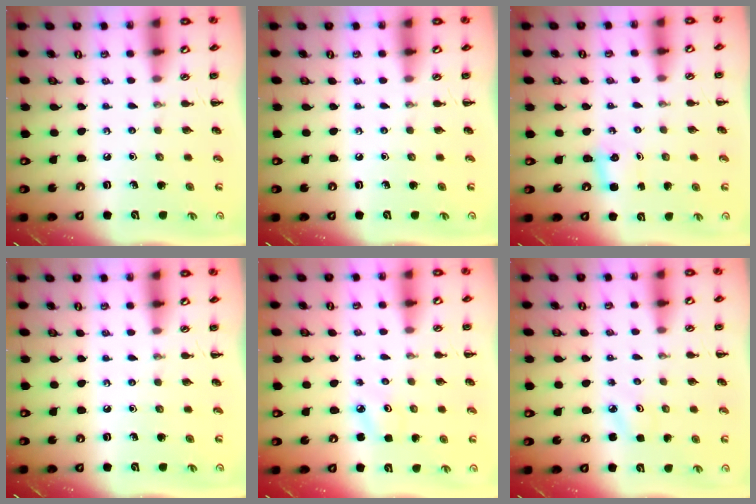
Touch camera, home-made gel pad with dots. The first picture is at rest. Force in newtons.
{"total": 0.0}
{"total": 2.6, "press": 2.5, "slide": 0.7}
{"total": 0.0}
{"total": 3.5, "press": 3.4, "slide": 1.1}
{"total": 2.4, "press": 2.3, "slide": 0.6}